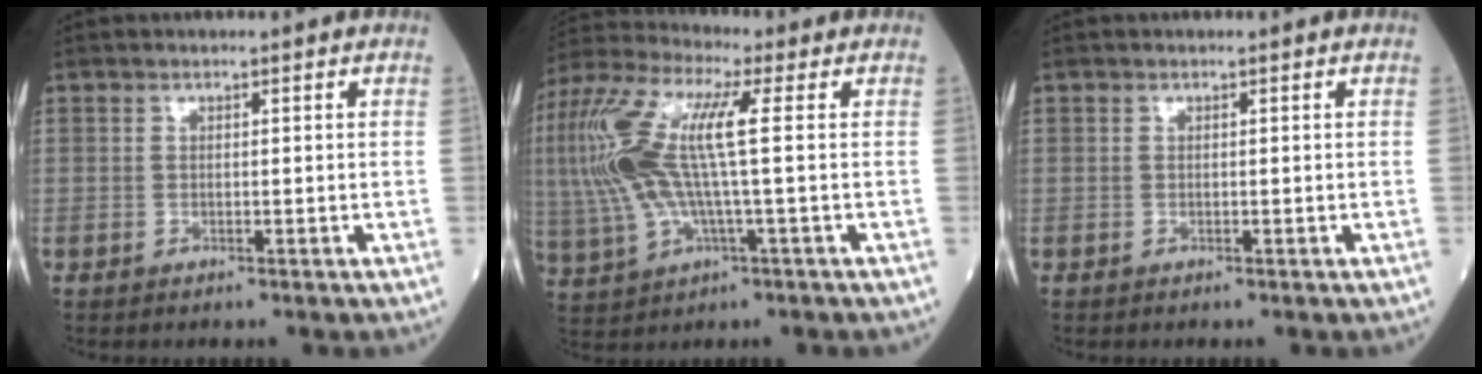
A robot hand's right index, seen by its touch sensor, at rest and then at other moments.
{"total": 17.0, "force": [1.9, 4.0, 16.4], "torque": [-0.383, 0.025, 0.032]}
{"total": 0.0}